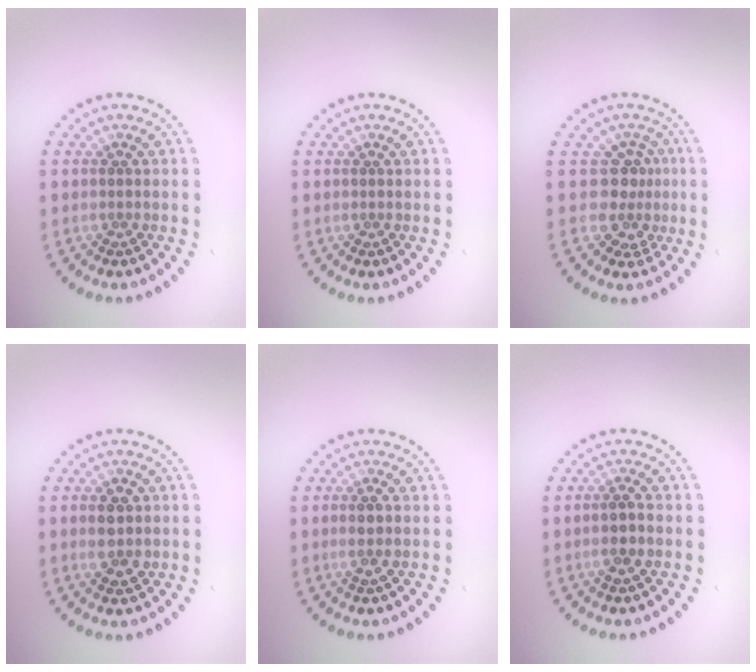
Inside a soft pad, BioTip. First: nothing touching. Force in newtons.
{"total": 0.0}
{"total": 2.9, "press": 2.0, "slide": 2.0}
{"total": 2.3, "press": 2.3, "slide": 0.0}
{"total": 1.2, "press": 0.9, "slide": 0.7}
{"total": 1.6, "press": 1.4, "slide": 0.8}